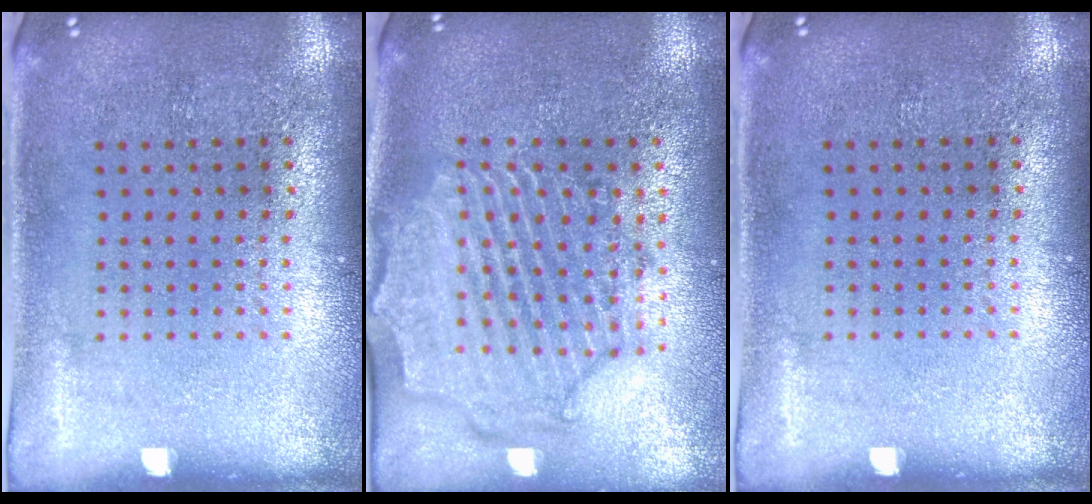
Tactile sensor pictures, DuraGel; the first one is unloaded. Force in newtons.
{"total": 2.3, "press": 2.2, "slide": 0.8}
{"total": 0.0}